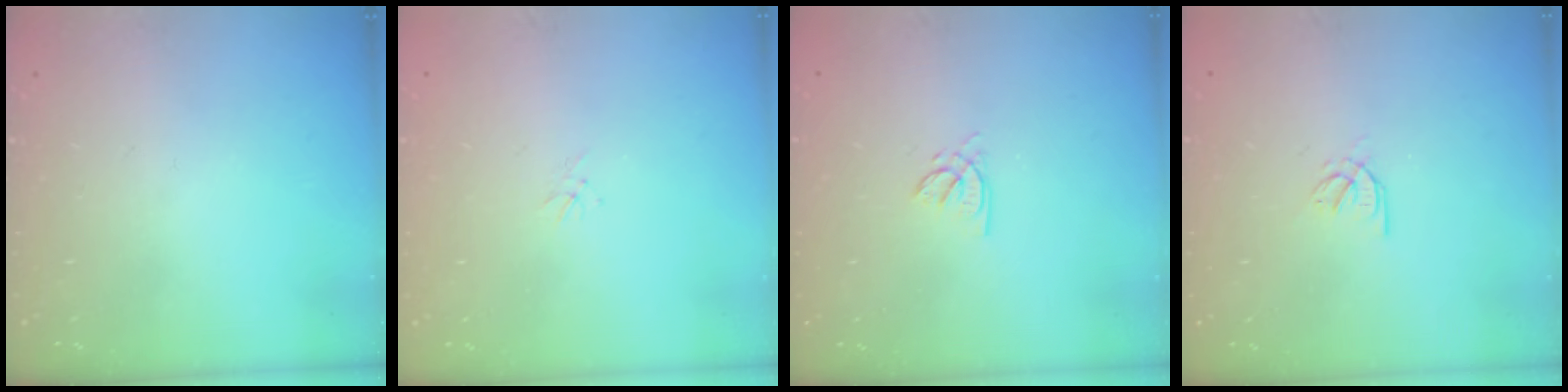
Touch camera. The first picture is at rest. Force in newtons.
{"total": 1.1, "press": 1.0, "slide": 0.3}
{"total": 1.4, "press": 1.4, "slide": 0.2}
{"total": 2.6, "press": 2.5, "slide": 0.6}